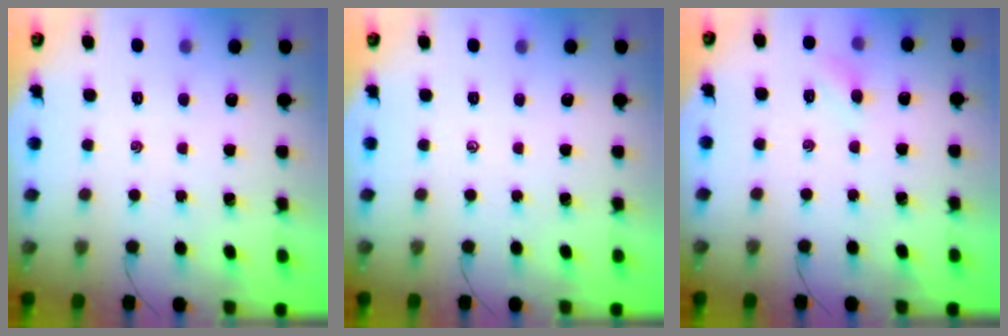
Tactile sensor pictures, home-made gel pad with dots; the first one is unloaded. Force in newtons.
{"total": 0.0}
{"total": 4.8, "press": 4.6, "slide": 1.4}